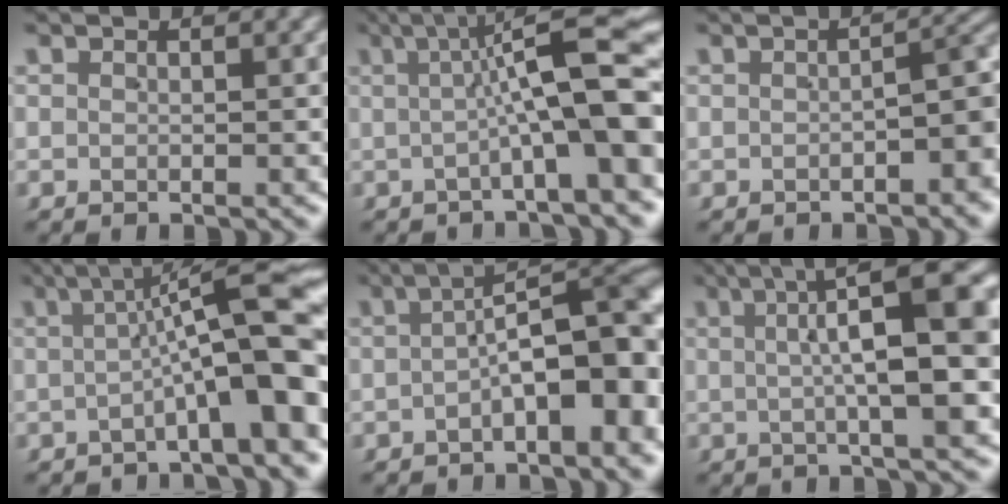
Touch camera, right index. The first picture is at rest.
{"total": 9.6, "force": [1.0, 1.9, 9.3], "torque": [-0.103, 0.028, 0.005]}
{"total": 3.8, "force": [-1.6, 1.4, 3.2], "torque": [-0.023, 0.003, -0.021]}
{"total": 8.5, "force": [0.5, 1.2, 8.5], "torque": [-0.097, 0.022, 0.004]}
{"total": 8.8, "force": [-1.4, 3.2, 8.0], "torque": [-0.087, 0.005, -0.020]}
{"total": 10.5, "force": [2.7, 2.6, 9.9], "torque": [-0.114, 0.035, 0.032]}